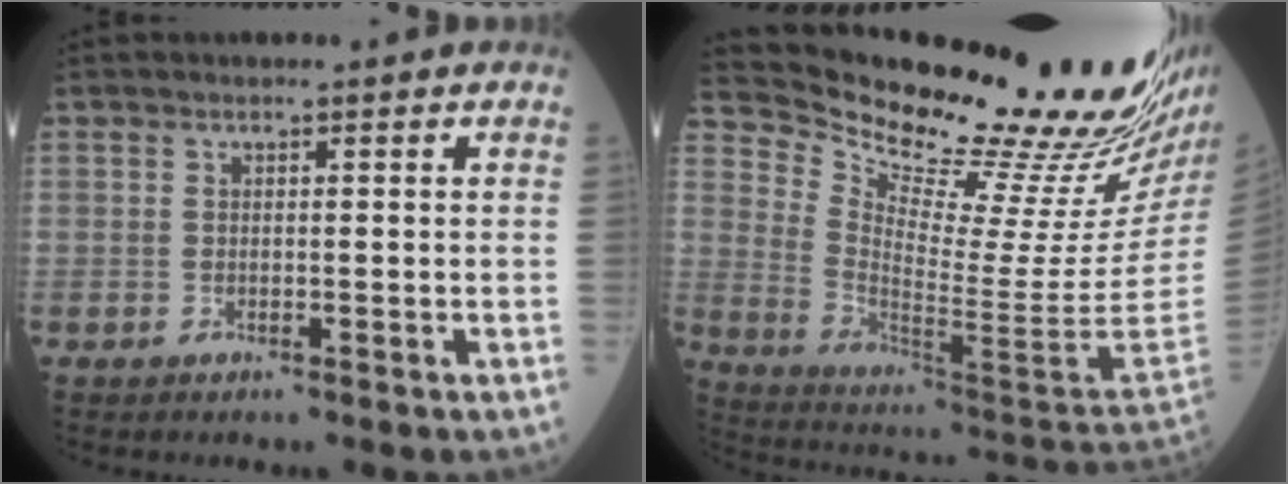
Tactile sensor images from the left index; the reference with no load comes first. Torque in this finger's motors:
{"motor_torque": [1.09, -1.05, 0.23, -0.01]}